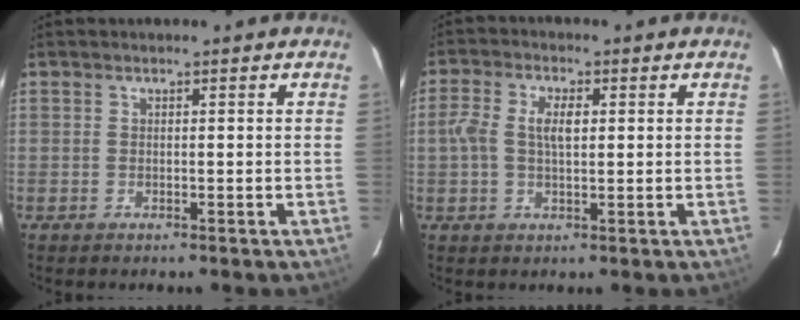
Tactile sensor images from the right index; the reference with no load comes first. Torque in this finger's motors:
{"motor_torque": [0.11, -0.05, 0.15, 0.08]}